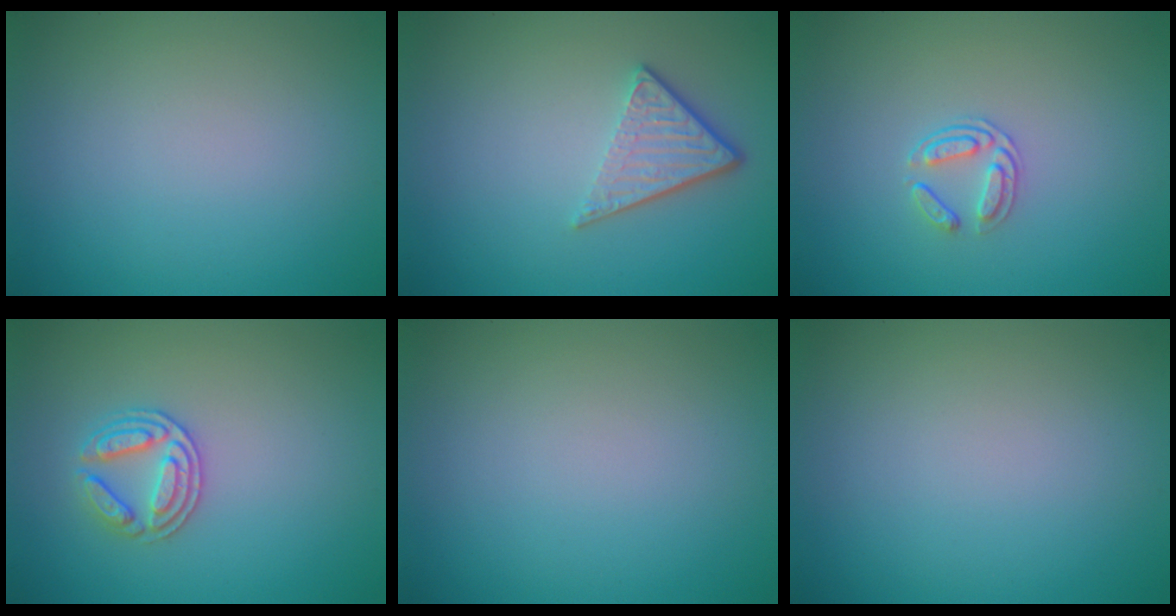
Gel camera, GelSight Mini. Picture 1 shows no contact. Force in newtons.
{"total": 3.8, "press": 2.6, "slide": 2.7}
{"total": 1.7, "press": 1.3, "slide": 1.1}
{"total": 2.8, "press": 2.7, "slide": 0.6}
{"total": 0.0}
{"total": 0.0}